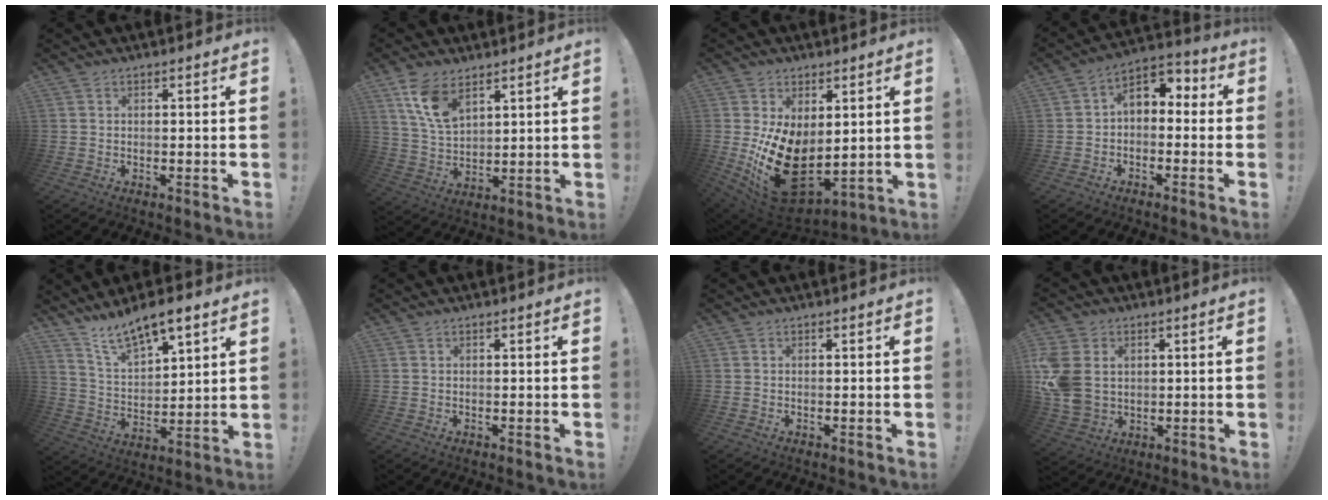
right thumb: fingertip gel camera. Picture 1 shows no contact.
{"total": 10.8, "force": [6.8, 5.4, 6.3], "torque": [-0.122, -0.029, 0.130]}
{"total": 18.5, "force": [-1.2, 12.0, 14.0], "torque": [-0.242, -0.013, -0.001]}
{"total": 6.6, "force": [0.4, 4.9, 4.4], "torque": [-0.065, 0.008, 0.014]}
{"total": 11.2, "force": [9.3, 3.6, 5.2], "torque": [-0.103, -0.064, 0.168]}
{"total": 0.0}
{"total": 0.0}
{"total": 12.3, "force": [2.5, 9.7, 7.2], "torque": [-0.150, -0.011, 0.048]}